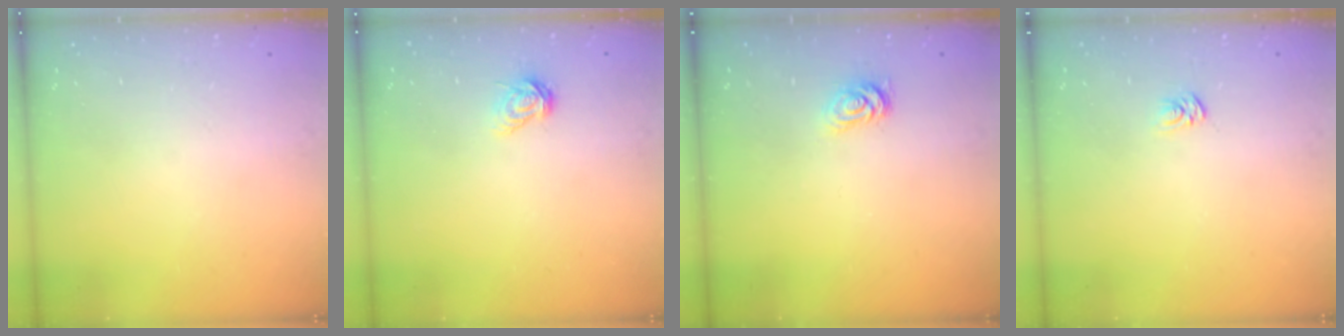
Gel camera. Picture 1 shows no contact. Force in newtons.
{"total": 6.0, "press": 6.0, "slide": 0.4}
{"total": 1.8, "press": 1.8, "slide": 0.3}
{"total": 2.6, "press": 2.6, "slide": 0.3}